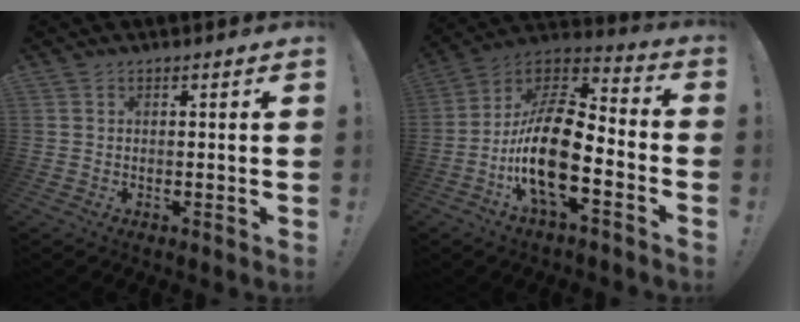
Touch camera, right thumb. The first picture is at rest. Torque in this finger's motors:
{"motor_torque": [2.50, 2.51, 0.31, -0.10, 0.39]}